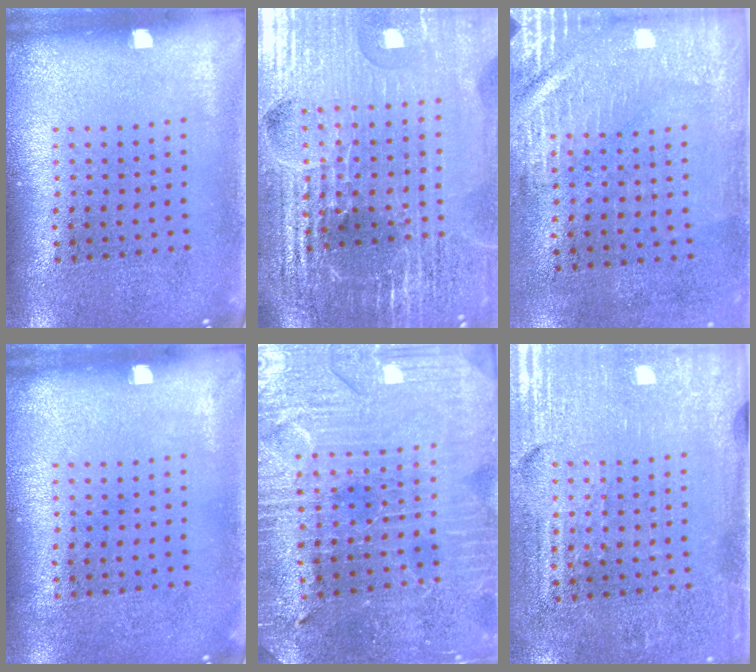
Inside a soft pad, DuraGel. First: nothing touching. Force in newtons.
{"total": 6.8, "press": 5.9, "slide": 3.2}
{"total": 2.9, "press": 2.5, "slide": 1.5}
{"total": 0.0}
{"total": 3.3, "press": 3.2, "slide": 0.5}
{"total": 3.4, "press": 3.1, "slide": 1.3}